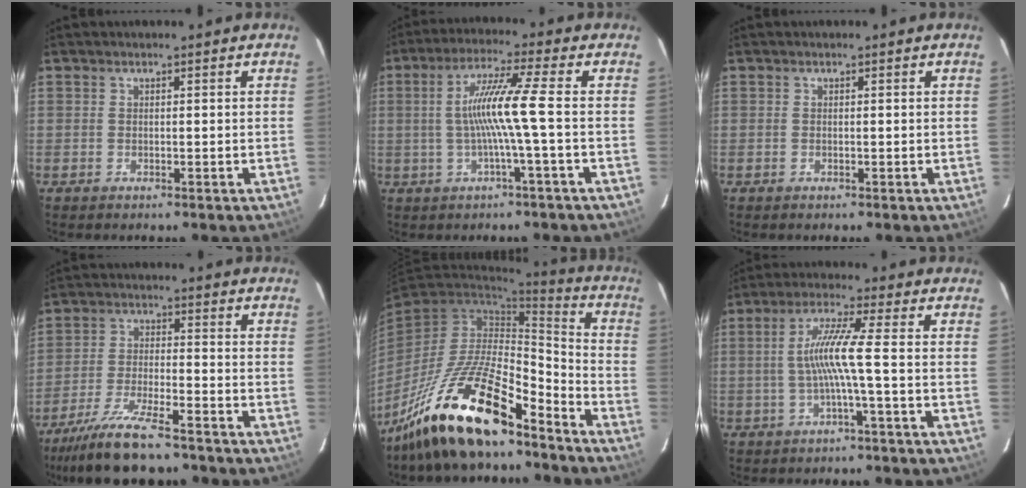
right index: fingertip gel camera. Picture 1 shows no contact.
{"total": 8.8, "force": [-1.0, -1.6, 8.5], "torque": [-0.165, 0.002, -0.013]}
{"total": 0.0}
{"total": 14.4, "force": [-11.9, 2.7, 7.6], "torque": [-0.169, -0.027, -0.209]}
{"total": 21.3, "force": [-15.7, 5.9, 13.2], "torque": [-0.253, -0.008, -0.281]}
{"total": 7.3, "force": [-1.2, -1.3, 7.0], "torque": [-0.147, 0.002, -0.018]}